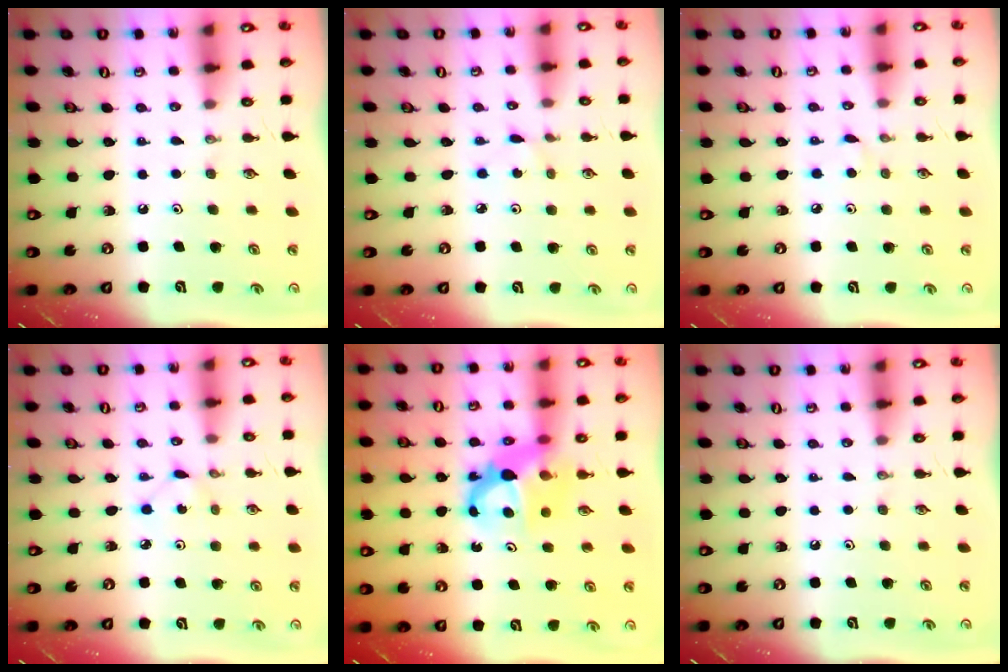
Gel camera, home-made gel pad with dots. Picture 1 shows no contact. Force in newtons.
{"total": 1.0, "press": 1.0, "slide": 0.1}
{"total": 3.3, "press": 3.2, "slide": 0.4}
{"total": 1.9, "press": 1.9, "slide": 0.2}
{"total": 6.8, "press": 6.7, "slide": 0.4}
{"total": 0.0}